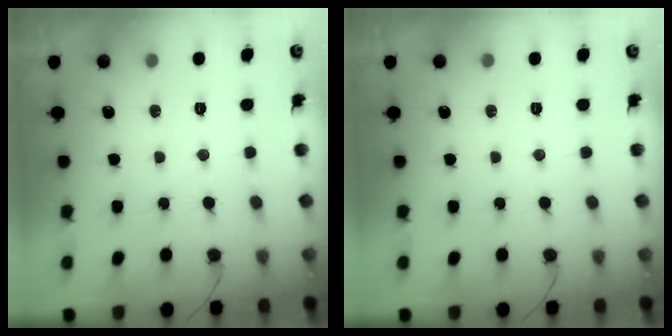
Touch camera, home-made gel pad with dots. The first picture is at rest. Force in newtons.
{"total": 0.0}